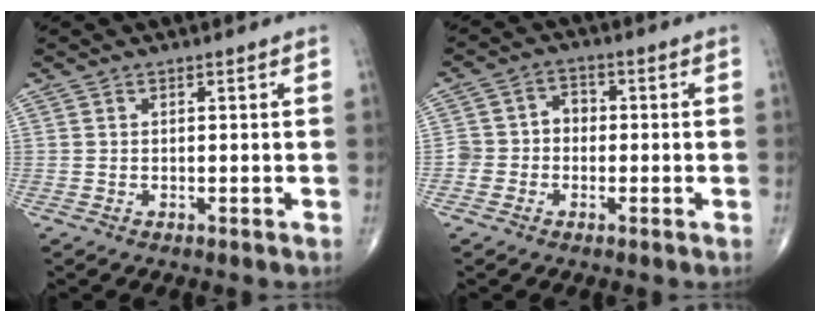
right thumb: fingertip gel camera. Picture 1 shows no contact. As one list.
[{"total": 4.8, "force": [-1.0, 4.4, 1.8], "torque": [-0.011, 0.026, -0.027]}]